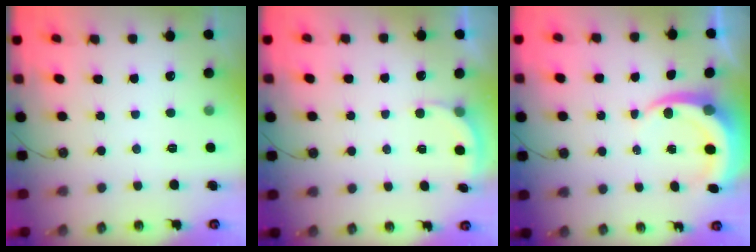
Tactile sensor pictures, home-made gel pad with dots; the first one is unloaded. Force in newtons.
{"total": 2.6, "press": 2.3, "slide": 1.1}
{"total": 5.9, "press": 5.9, "slide": 0.7}